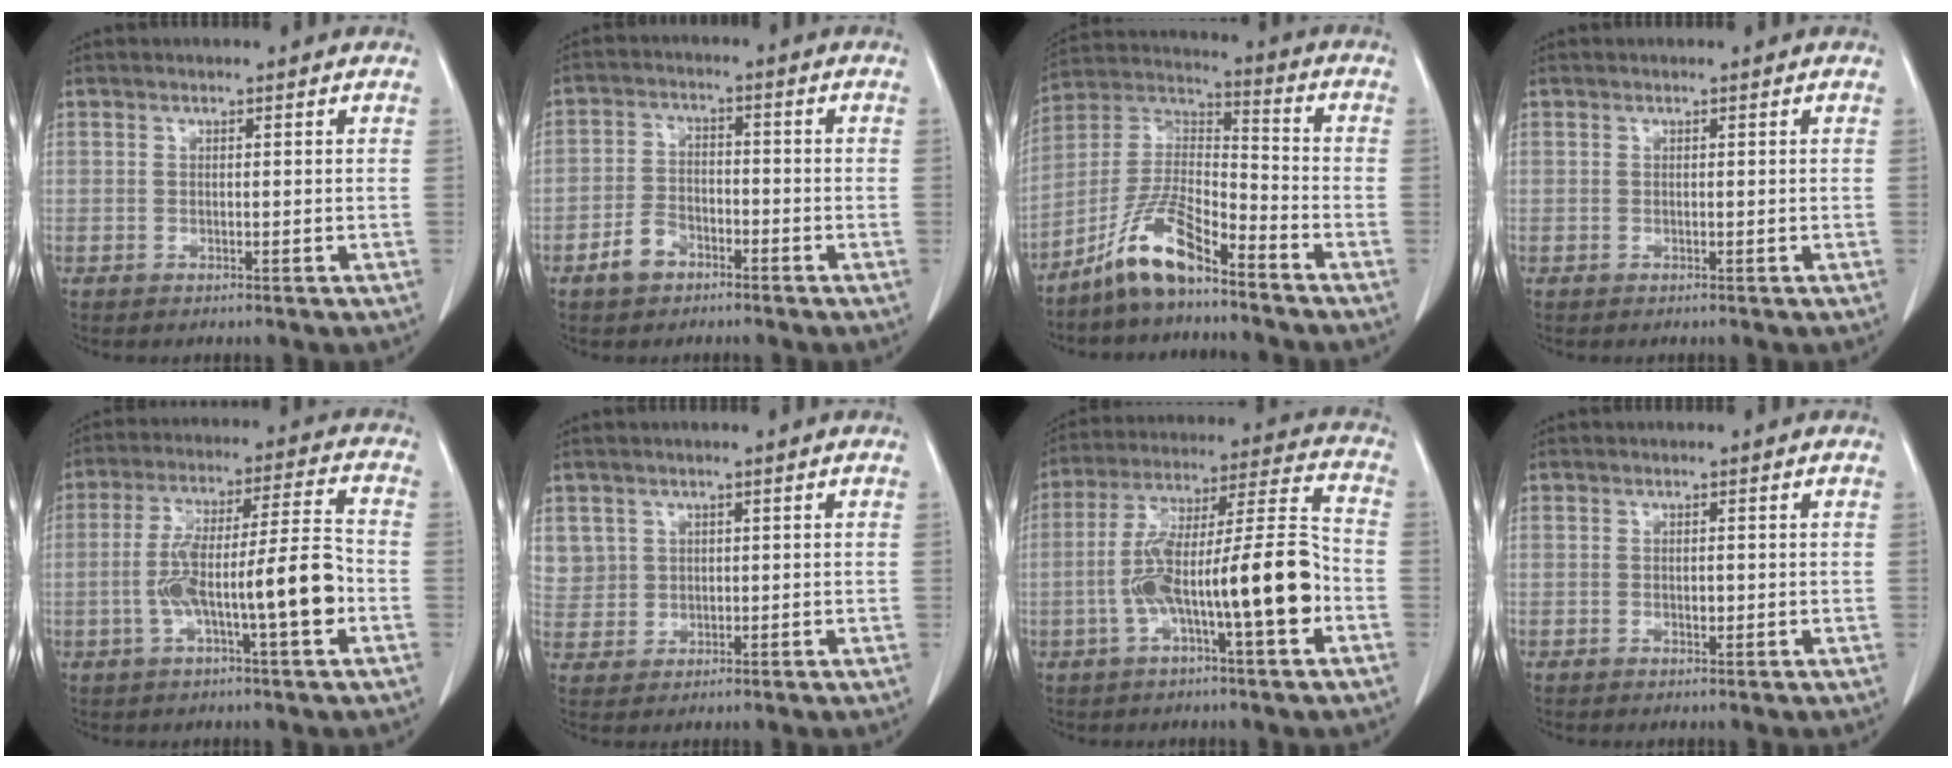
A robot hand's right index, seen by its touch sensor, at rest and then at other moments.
{"total": 5.0, "force": [-3.1, 3.2, 2.2], "torque": [-0.047, 0.010, -0.055]}
{"total": 11.0, "force": [-8.1, 2.1, 7.1], "torque": [-0.153, 0.011, -0.159]}
{"total": 0.0}
{"total": 12.9, "force": [-3.4, 1.2, 12.4], "torque": [-0.218, 0.020, -0.056]}
{"total": 5.0, "force": [2.2, 4.5, 0.2], "torque": [0.000, 0.006, 0.051]}
{"total": 16.8, "force": [-4.6, 2.0, 16.1], "torque": [-0.284, 0.025, -0.072]}
{"total": 0.7, "force": [0.0, 0.4, 0.6], "torque": [-0.013, -0.001, 0.000]}